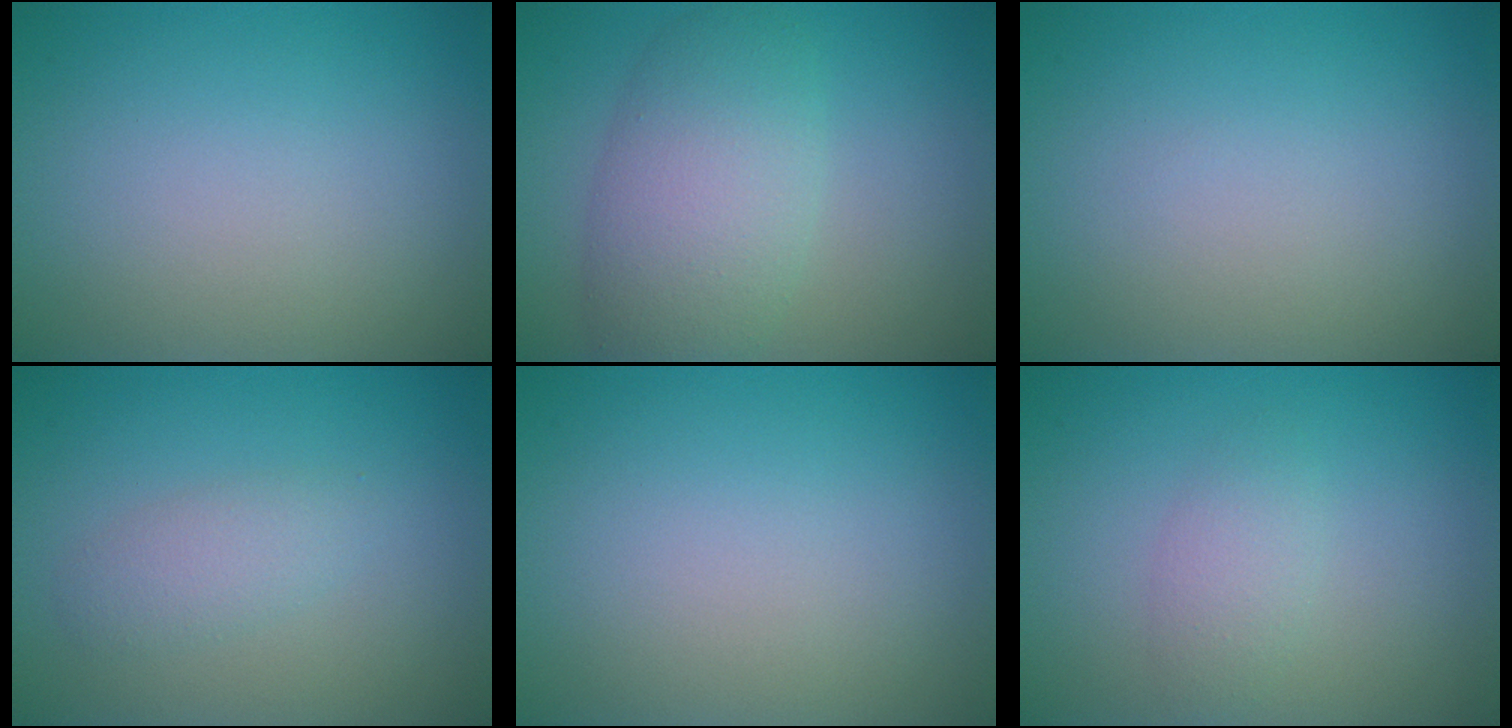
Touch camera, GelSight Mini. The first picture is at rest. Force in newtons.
{"total": 5.9, "press": 5.9, "slide": 0.2}
{"total": 0.0}
{"total": 1.9, "press": 1.9, "slide": 0.0}
{"total": 0.0}
{"total": 2.3, "press": 2.3, "slide": 0.0}